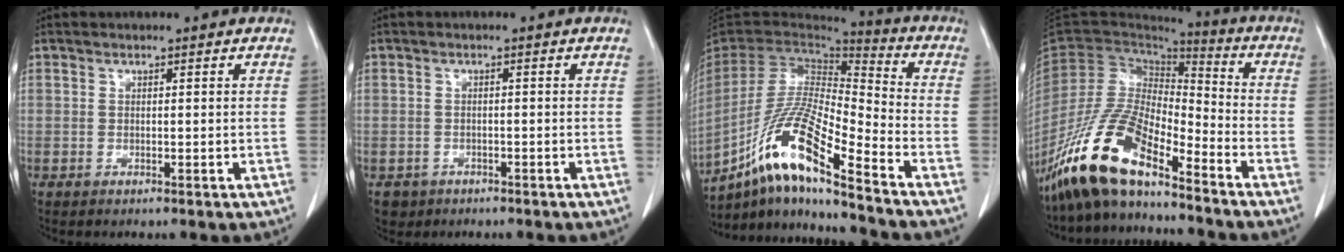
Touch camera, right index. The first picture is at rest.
{"total": 2.6, "force": [-1.2, 2.3, 0.0], "torque": [-0.002, 0.008, -0.015]}
{"total": 16.9, "force": [-10.8, 1.0, 13.0], "torque": [-0.264, -0.012, -0.198]}
{"total": 14.8, "force": [-11.0, 3.7, 9.1], "torque": [-0.188, 0.003, -0.207]}